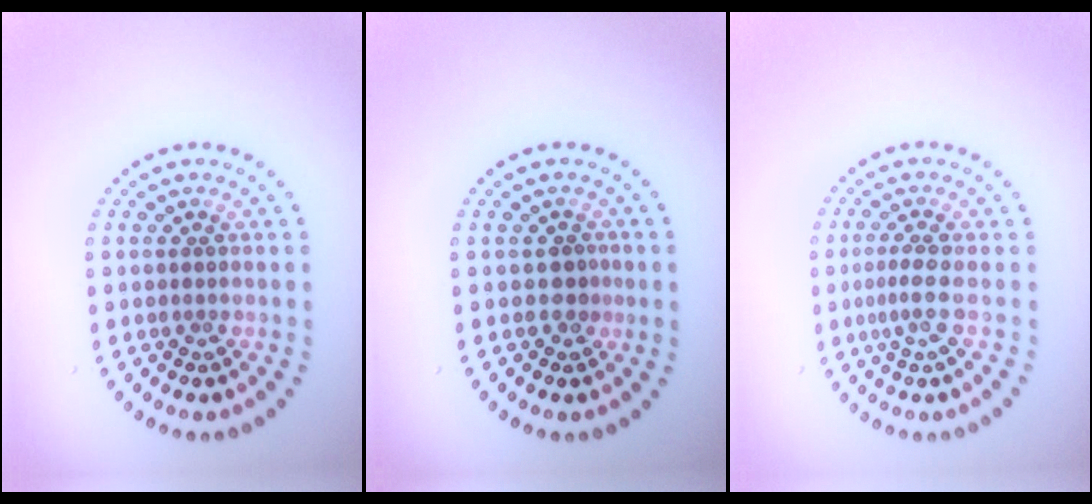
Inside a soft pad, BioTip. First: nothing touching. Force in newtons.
{"total": 1.2, "press": 0.9, "slide": 0.8}
{"total": 1.8, "press": 1.4, "slide": 1.1}